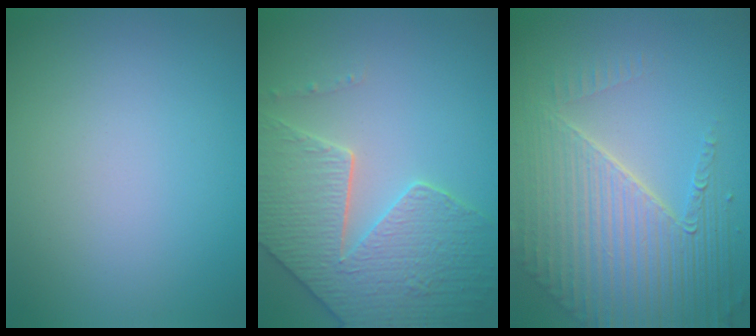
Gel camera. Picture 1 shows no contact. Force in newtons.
{"total": 6.8, "press": 5.8, "slide": 3.6}
{"total": 8.2, "press": 5.7, "slide": 5.9}